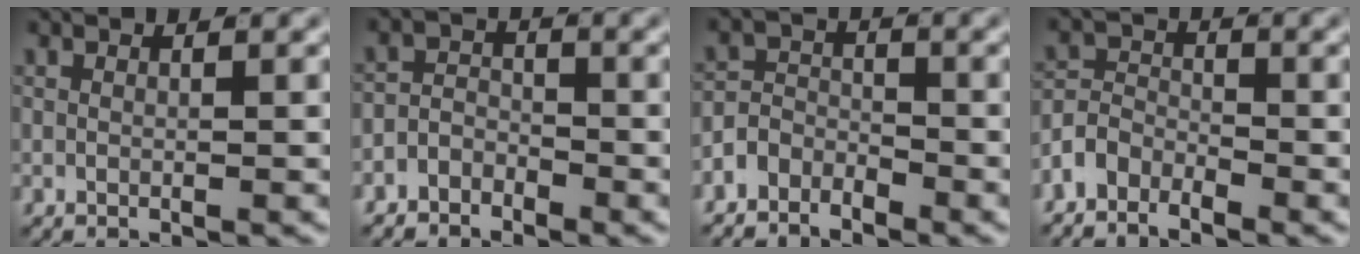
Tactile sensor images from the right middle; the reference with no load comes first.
{"total": 3.2, "force": [-2.5, 1.9, 0.4], "torque": [0.005, -0.006, -0.050]}
{"total": 3.8, "force": [-2.8, 2.4, 0.8], "torque": [-0.002, -0.005, -0.058]}
{"total": 4.4, "force": [-3.0, 3.0, 1.2], "torque": [-0.020, -0.014, -0.057]}